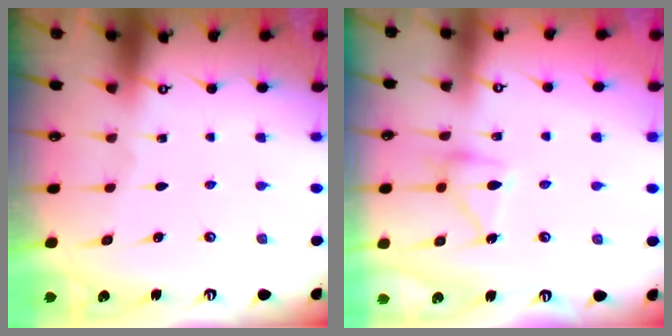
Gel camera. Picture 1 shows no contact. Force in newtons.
{"total": 12.9, "press": 12.9, "slide": 0.4}